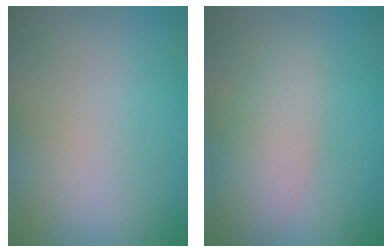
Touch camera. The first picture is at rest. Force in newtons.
{"total": 3.6, "press": 3.6, "slide": 0.0}